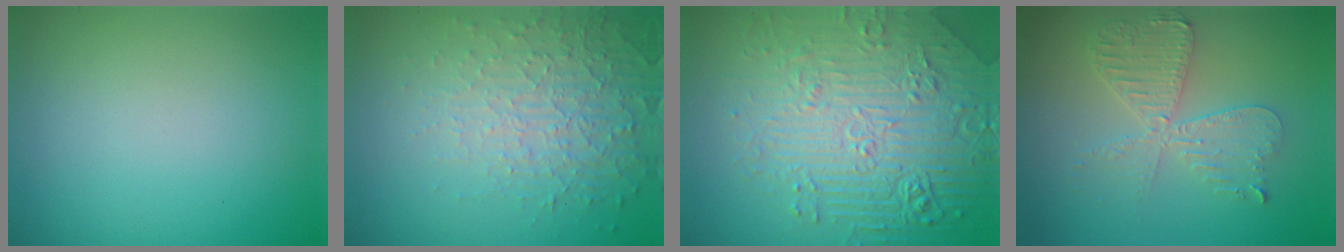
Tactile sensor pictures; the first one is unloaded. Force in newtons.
{"total": 5.3, "press": 3.4, "slide": 4.1}
{"total": 7.6, "press": 6.0, "slide": 4.7}
{"total": 4.1, "press": 3.6, "slide": 1.9}